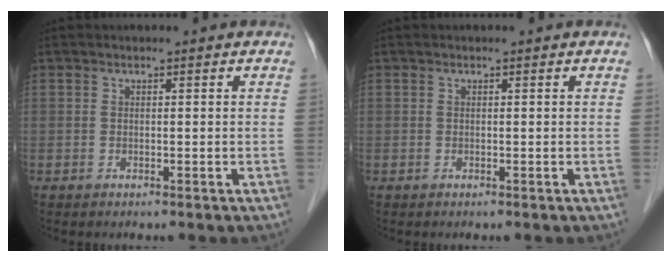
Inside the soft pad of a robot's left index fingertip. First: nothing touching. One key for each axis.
{"total": 0.0}